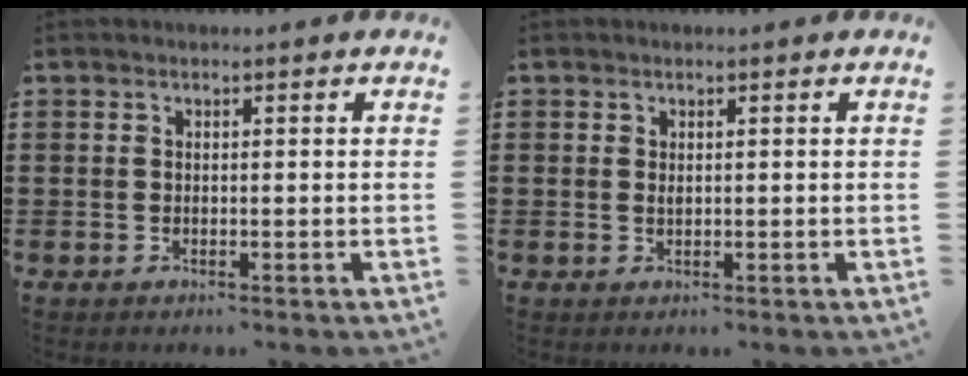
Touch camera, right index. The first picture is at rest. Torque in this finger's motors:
{"motor_torque": [1.01, 1.12, 0.04, -0.05]}